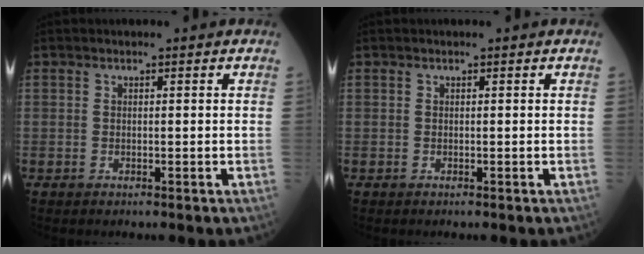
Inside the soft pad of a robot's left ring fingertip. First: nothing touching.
{"total": 0.0}